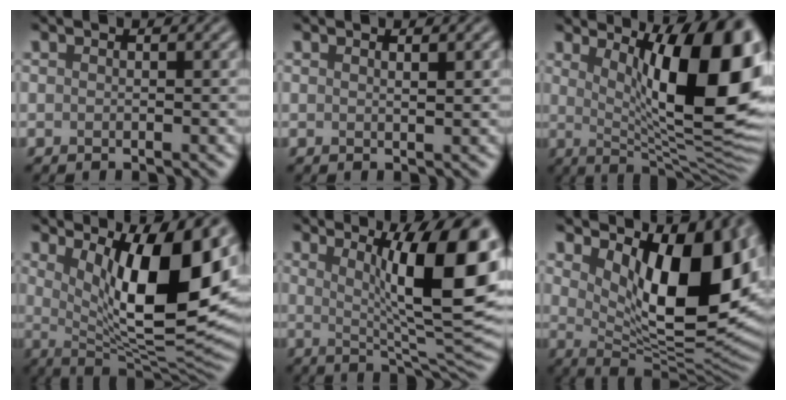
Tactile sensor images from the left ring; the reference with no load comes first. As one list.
[{"total": 0.9, "force": [0.5, 0.2, 0.7], "torque": [-0.007, 0.001, 0.008]}, {"total": 15.2, "force": [3.8, 4.7, 13.9], "torque": [-0.155, -0.005, 0.062]}, {"total": 12.8, "force": [3.7, 4.0, 11.6], "torque": [-0.156, -0.014, 0.064]}, {"total": 13.0, "force": [3.3, 3.1, 12.2], "torque": [-0.140, -0.007, 0.052]}, {"total": 12.3, "force": [3.6, 5.2, 10.5], "torque": [-0.151, -0.012, 0.063]}]